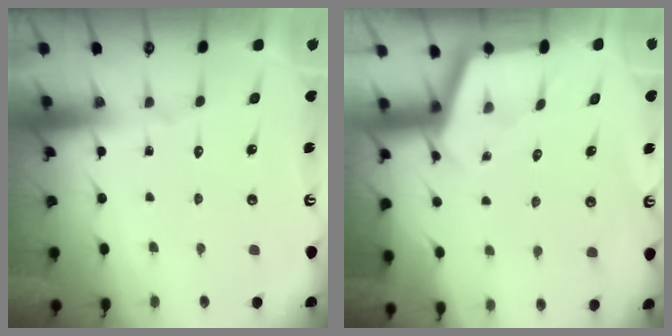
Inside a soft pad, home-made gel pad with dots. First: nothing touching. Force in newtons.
{"total": 3.0, "press": 3.0, "slide": 0.3}